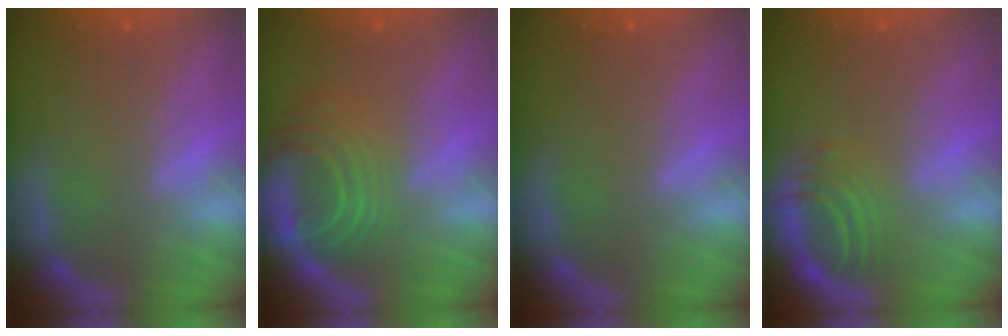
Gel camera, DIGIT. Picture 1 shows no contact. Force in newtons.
{"total": 8.1}
{"total": 0.0}
{"total": 4.5}